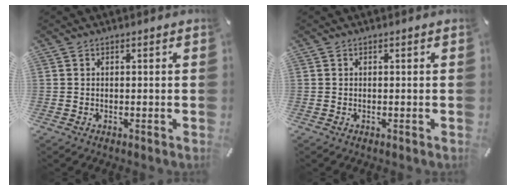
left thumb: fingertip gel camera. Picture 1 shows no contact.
{"total": 0.0}